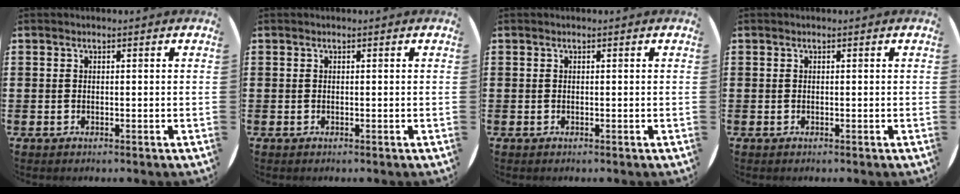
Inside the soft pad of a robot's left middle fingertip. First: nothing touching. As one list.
[{"total": 0.0}, {"total": 0.0}, {"total": 0.0}]